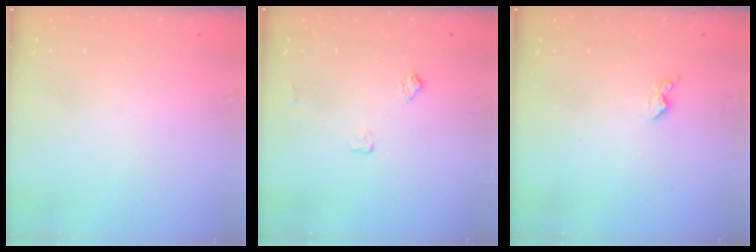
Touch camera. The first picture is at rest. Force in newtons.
{"total": 6.0, "press": 6.0, "slide": 0.8}
{"total": 4.1, "press": 4.0, "slide": 0.6}